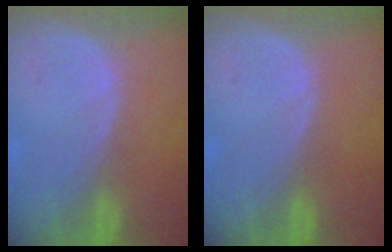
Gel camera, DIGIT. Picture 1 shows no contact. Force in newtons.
{"total": 0.0}